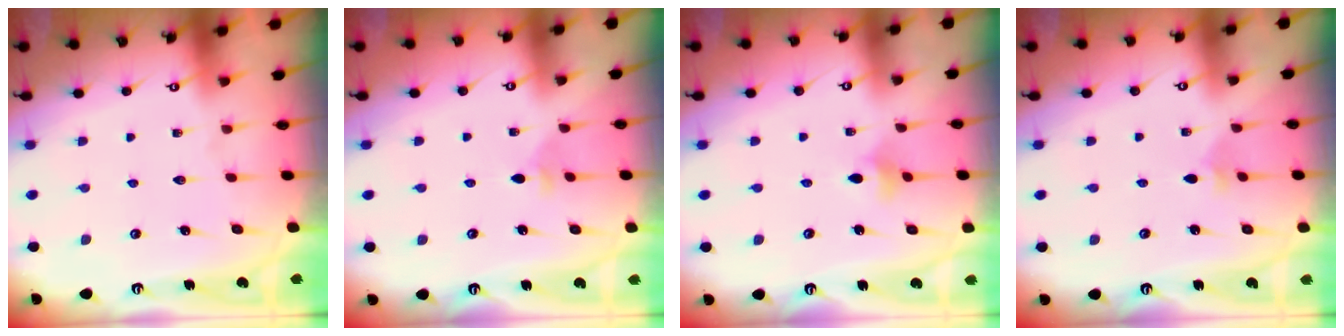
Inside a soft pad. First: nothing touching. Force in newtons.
{"total": 2.9, "press": 2.8, "slide": 0.8}
{"total": 3.4, "press": 3.4, "slide": 0.7}
{"total": 1.7, "press": 1.6, "slide": 0.5}